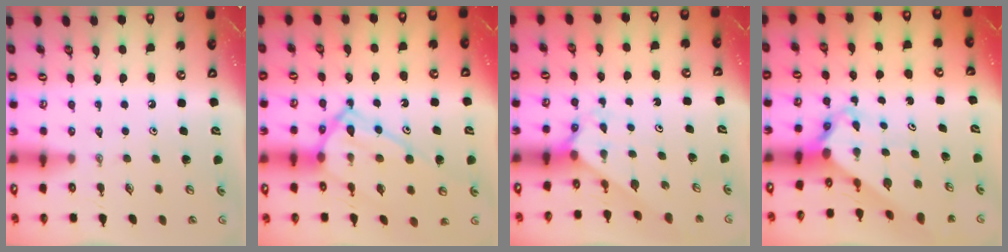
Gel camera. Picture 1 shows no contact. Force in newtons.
{"total": 14.6, "press": 14.5, "slide": 1.3}
{"total": 2.4, "press": 2.4, "slide": 0.3}
{"total": 2.9, "press": 2.9, "slide": 0.3}